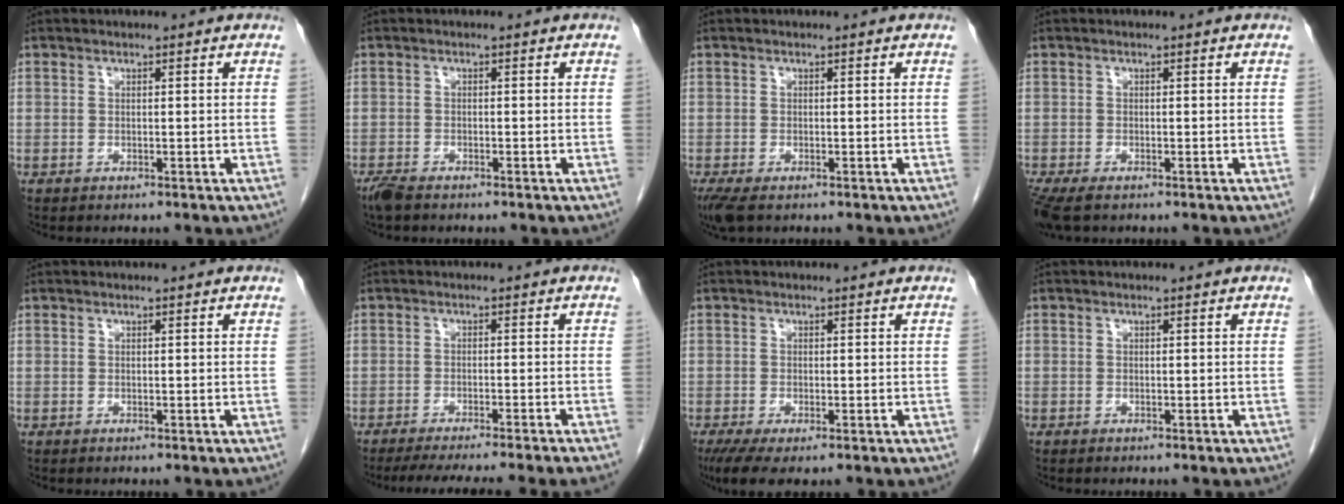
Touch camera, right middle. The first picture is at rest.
{"total": 2.5, "force": [-2.0, 0.7, 1.3], "torque": [-0.032, -0.007, -0.037]}
{"total": 3.6, "force": [-2.4, 1.4, 2.3], "torque": [-0.049, -0.014, -0.040]}
{"total": 4.1, "force": [-2.9, 1.3, 2.5], "torque": [-0.054, -0.014, -0.049]}
{"total": 0.0}
{"total": 12.3, "force": [-10.7, -1.4, 5.9], "torque": [-0.056, -0.027, -0.150]}
{"total": 4.5, "force": [-2.7, 1.2, 3.4], "torque": [-0.063, -0.017, -0.045]}
{"total": 0.0}